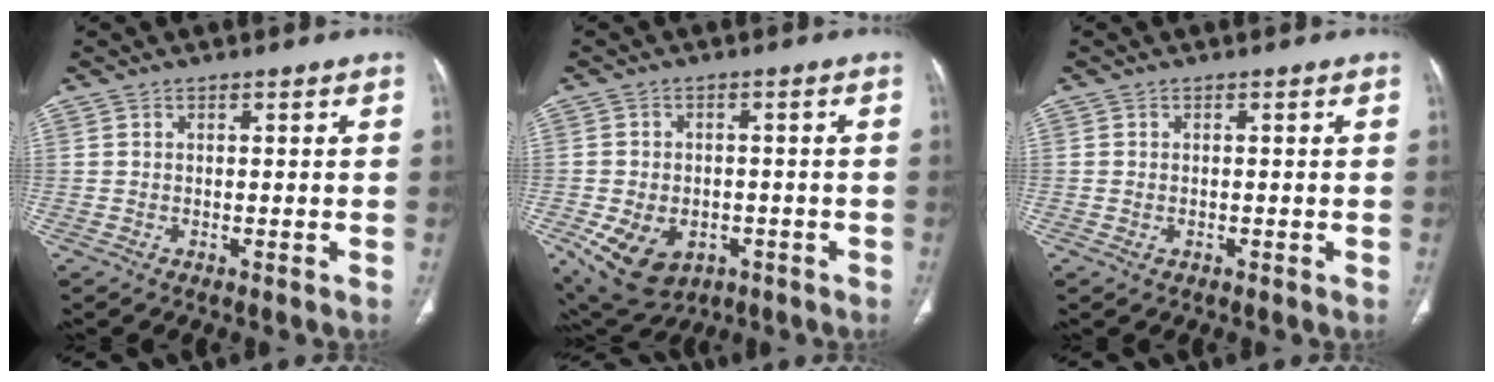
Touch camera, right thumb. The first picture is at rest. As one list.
[{"total": 12.5, "force": [-4.7, 9.0, 7.4], "torque": [-0.132, 0.013, -0.056]}, {"total": 0.8, "force": [-0.2, 0.6, 0.5], "torque": [-0.013, 0.004, 0.001]}]